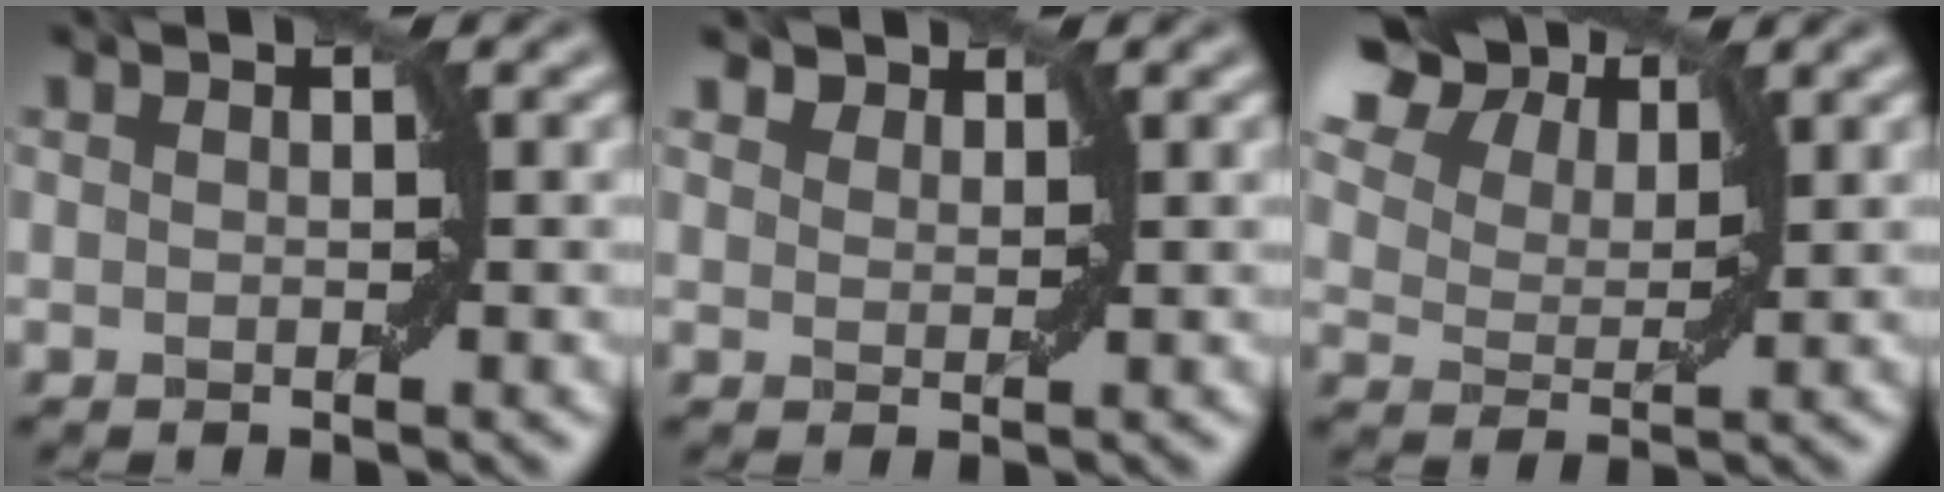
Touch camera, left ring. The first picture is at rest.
{"total": 1.5, "force": [1.4, 0.6, 0.2], "torque": [-0.007, 0.003, 0.023]}
{"total": 10.8, "force": [7.2, 6.2, 5.1], "torque": [-0.111, 0.033, 0.123]}